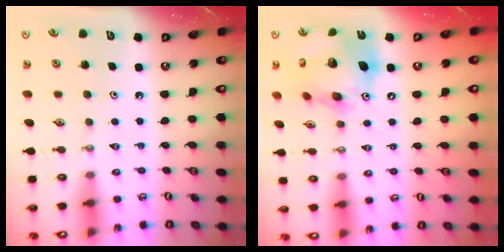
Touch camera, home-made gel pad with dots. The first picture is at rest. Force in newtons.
{"total": 19.2, "press": 19.0, "slide": 3.2}